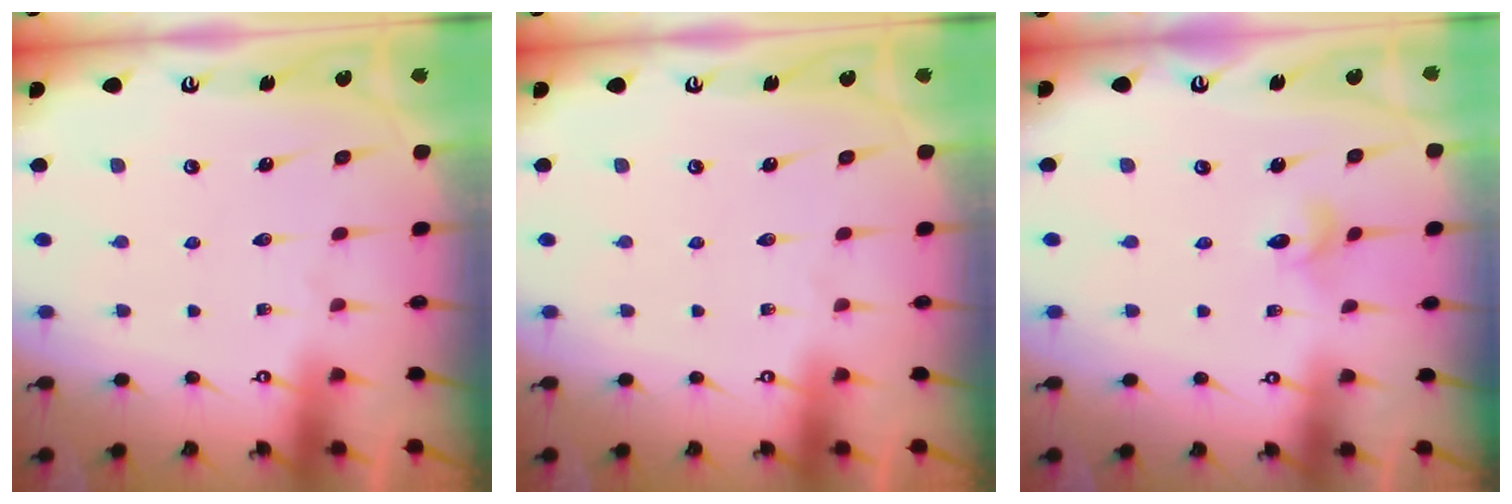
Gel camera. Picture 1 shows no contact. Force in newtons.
{"total": 0.0}
{"total": 3.1, "press": 3.0, "slide": 0.4}